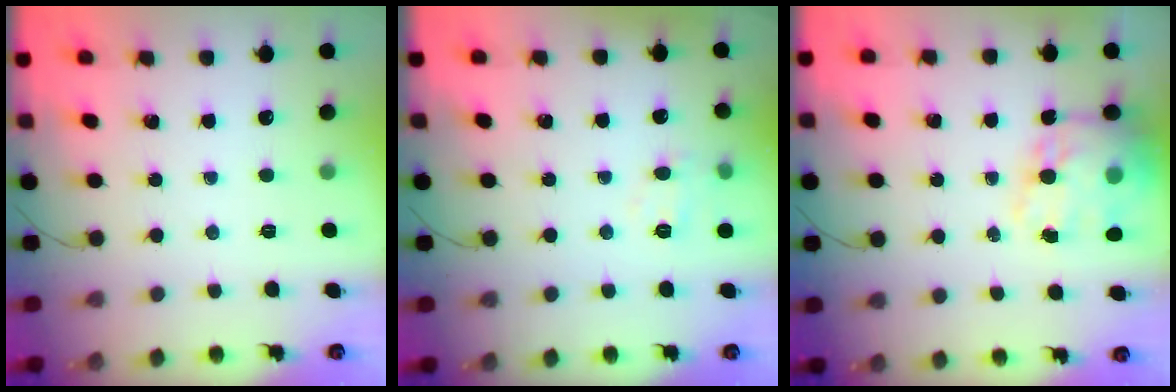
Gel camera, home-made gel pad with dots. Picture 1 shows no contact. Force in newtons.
{"total": 7.0, "press": 6.7, "slide": 1.9}
{"total": 18.4, "press": 17.8, "slide": 4.7}